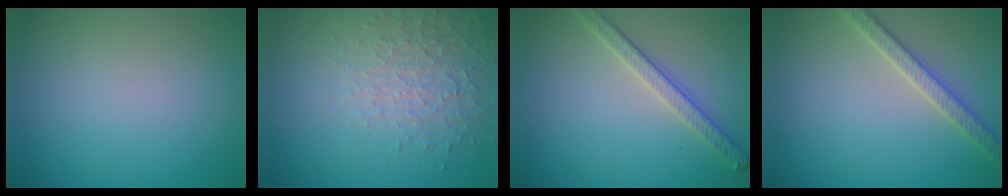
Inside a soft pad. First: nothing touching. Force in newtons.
{"total": 4.8, "press": 3.5, "slide": 3.3}
{"total": 2.8, "press": 2.7, "slide": 0.8}
{"total": 2.7, "press": 2.7, "slide": 0.3}